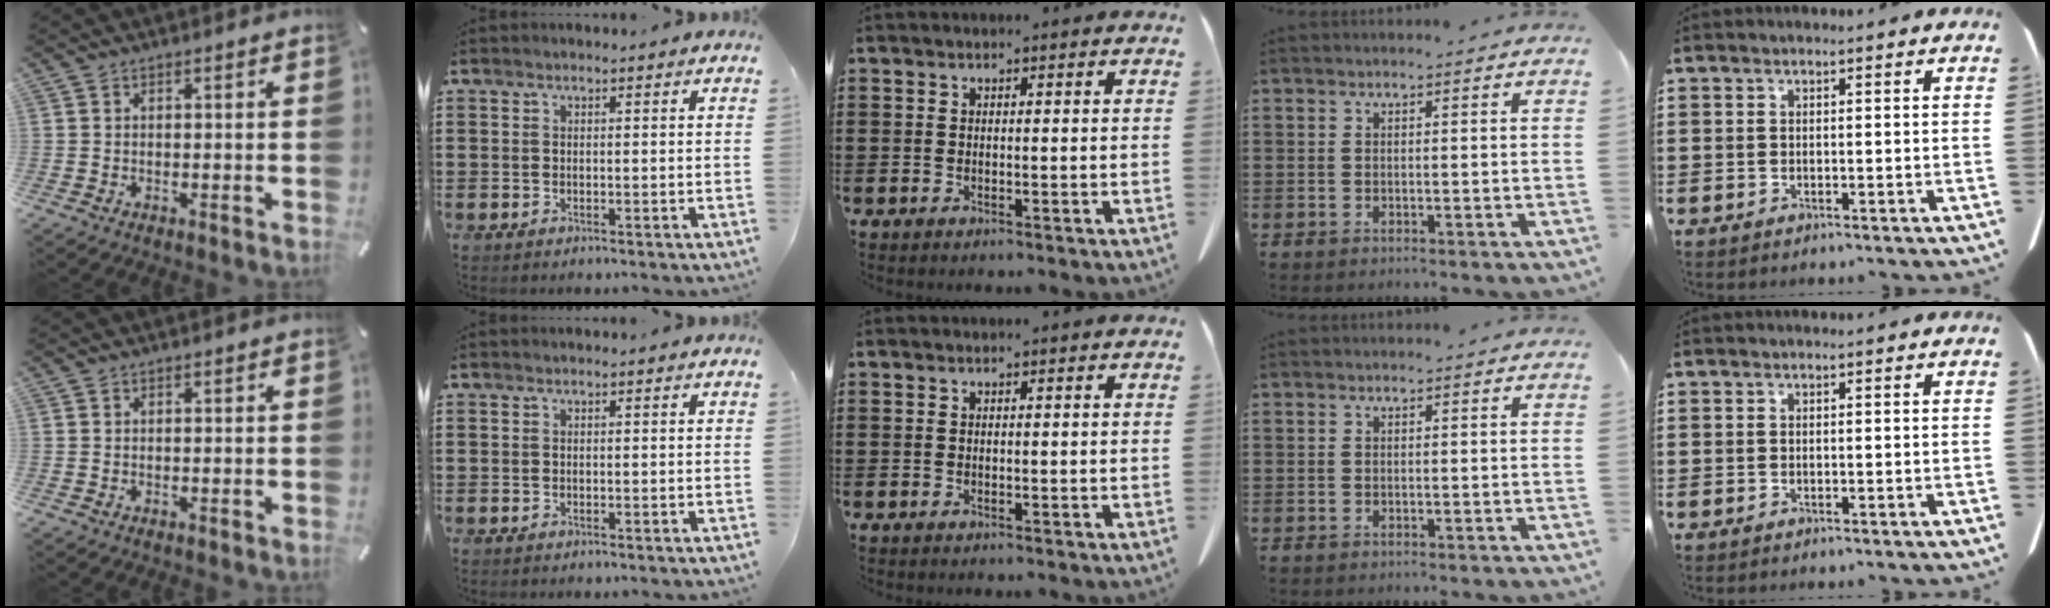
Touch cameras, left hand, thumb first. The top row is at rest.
{}